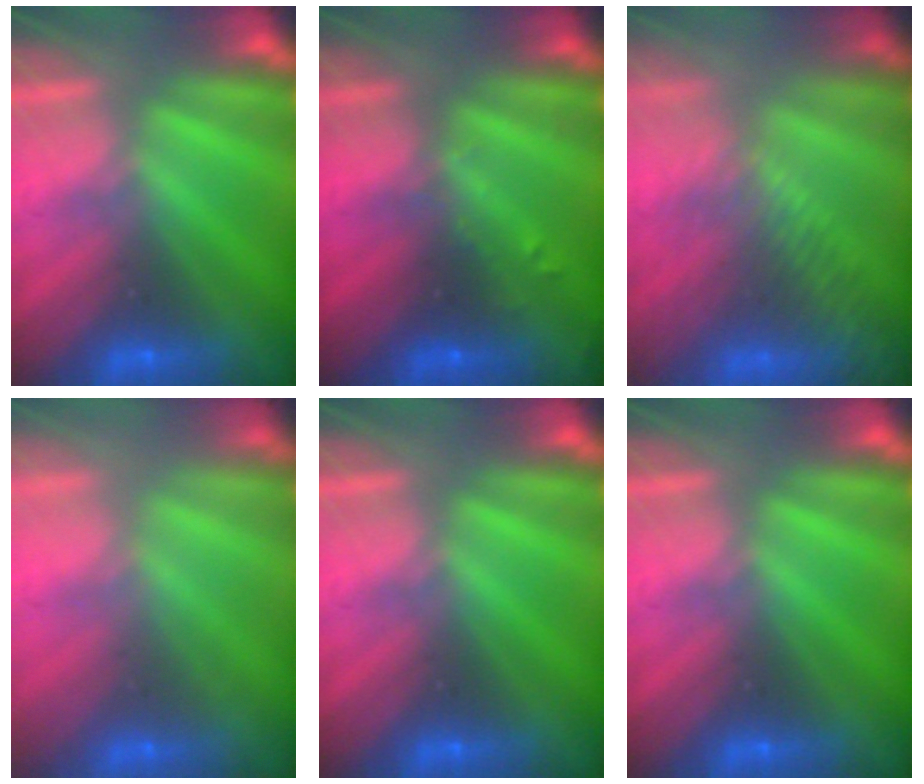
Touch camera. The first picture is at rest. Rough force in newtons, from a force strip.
{"total": 2.8}
{"total": 7.8}
{"total": 2.7}
{"total": 0.0}
{"total": 0.0}